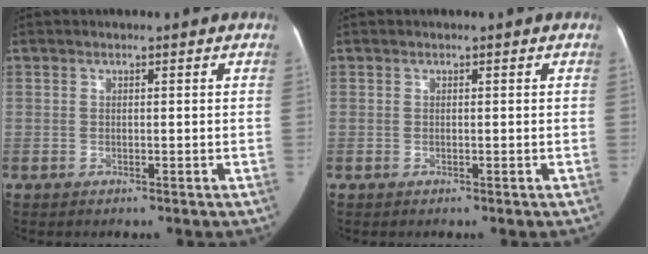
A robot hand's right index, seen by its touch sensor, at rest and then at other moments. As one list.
[{"total": 0.0}]